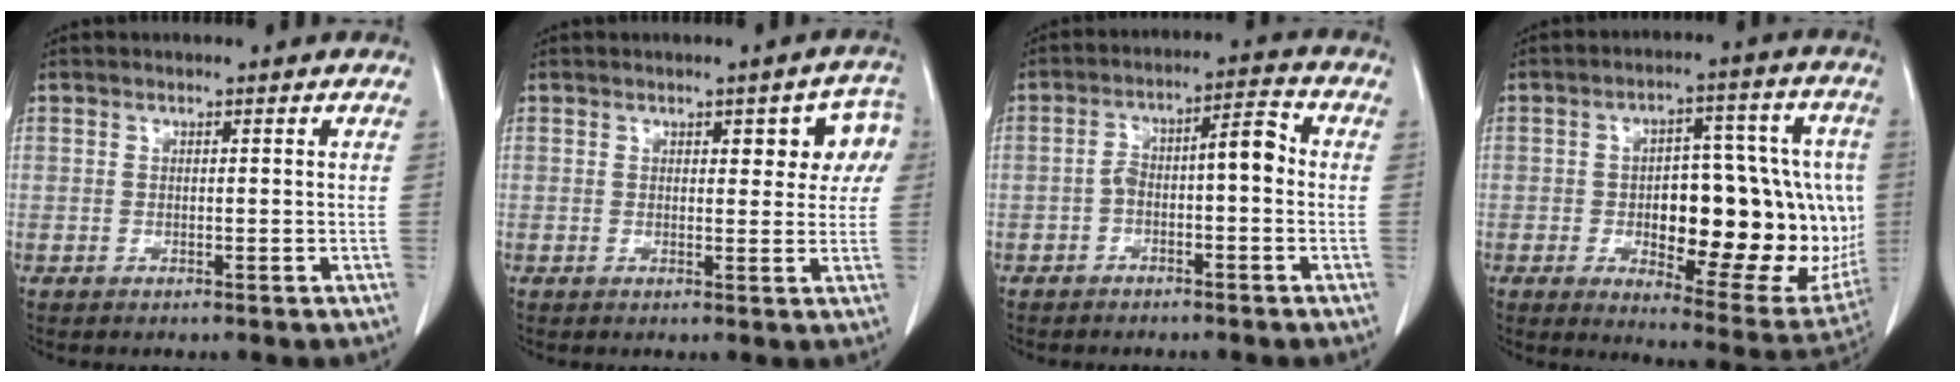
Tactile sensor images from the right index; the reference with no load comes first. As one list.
[{"total": 6.4, "force": [2.1, 2.6, 5.4], "torque": [-0.049, 0.019, 0.021]}, {"total": 6.1, "force": [-1.0, 1.9, 5.8], "torque": [-0.096, 0.036, -0.016]}, {"total": 23.4, "force": [-2.2, 9.0, 21.5], "torque": [-0.241, 0.027, -0.001]}]